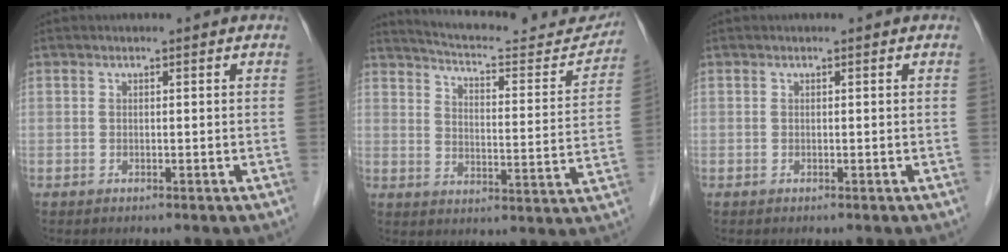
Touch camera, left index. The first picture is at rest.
{"total": 19.3, "force": [18.3, 2.9, 5.2], "torque": [-0.070, -0.038, 0.235]}
{"total": 0.0}